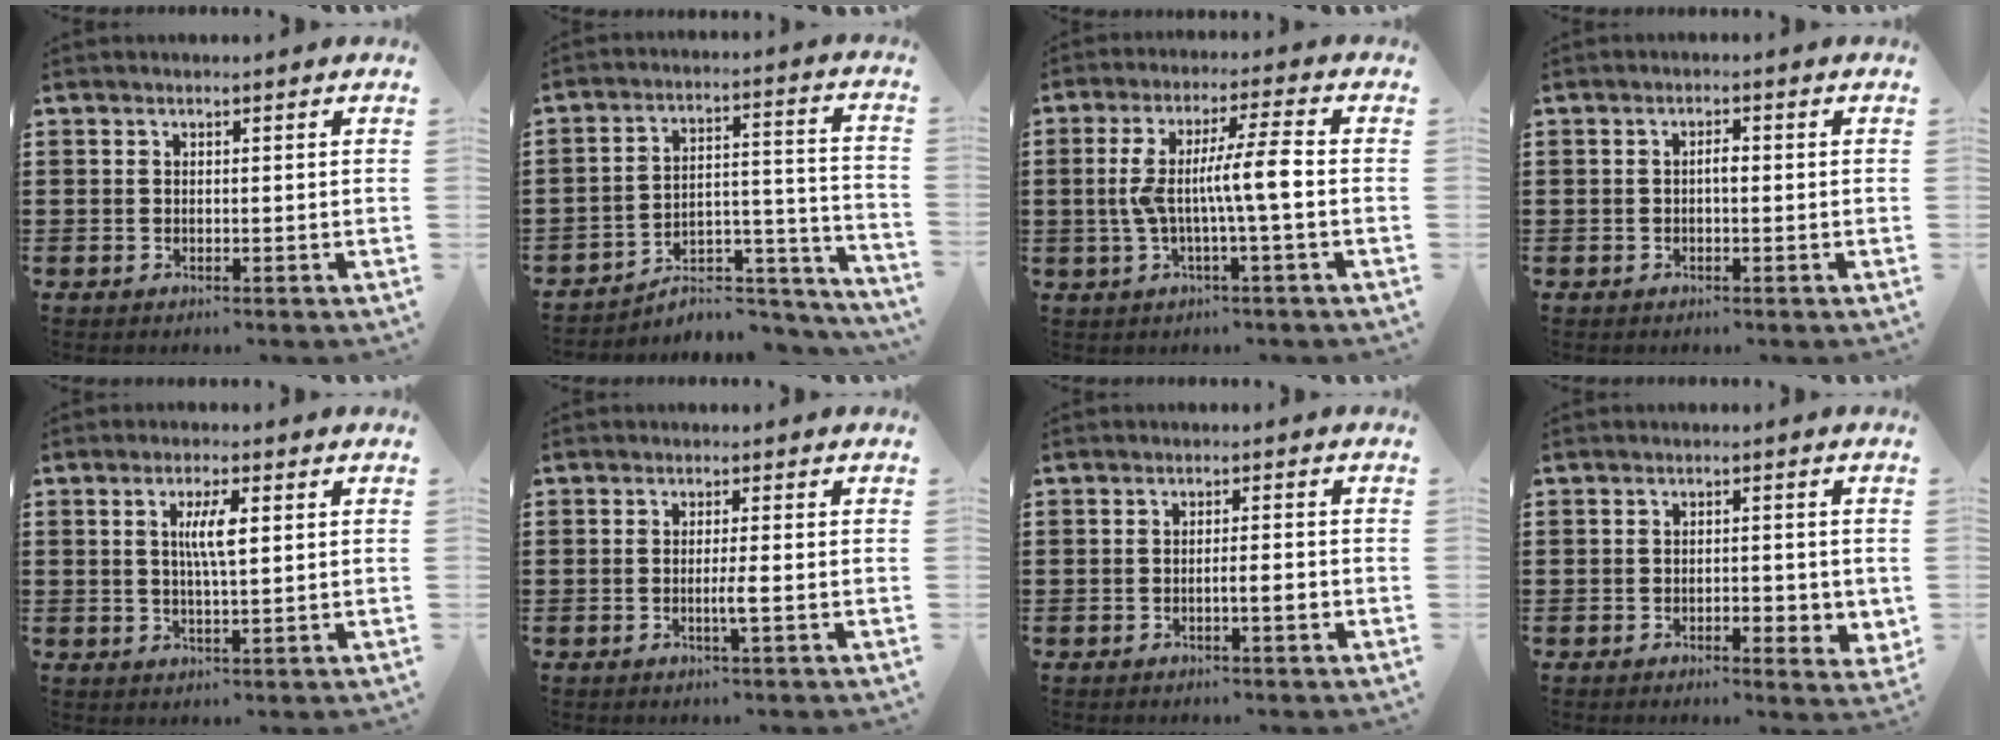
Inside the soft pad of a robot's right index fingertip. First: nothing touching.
{"total": 5.1, "force": [-4.3, 1.9, 1.9], "torque": [-0.032, 0.002, -0.086]}
{"total": 8.5, "force": [-0.9, 0.4, 8.4], "torque": [-0.156, -0.001, -0.023]}
{"total": 1.5, "force": [-0.2, 0.5, 1.4], "torque": [-0.026, 0.001, -0.005]}
{"total": 4.6, "force": [1.0, 1.0, 4.4], "torque": [-0.087, 0.007, 0.013]}
{"total": 2.5, "force": [-0.6, -0.3, 2.4], "torque": [-0.040, -0.007, -0.013]}
{"total": 2.4, "force": [-0.8, 0.3, 2.2], "torque": [-0.038, 0.000, -0.014]}
{"total": 2.6, "force": [-0.7, 1.0, 2.2], "torque": [-0.040, 0.006, -0.013]}